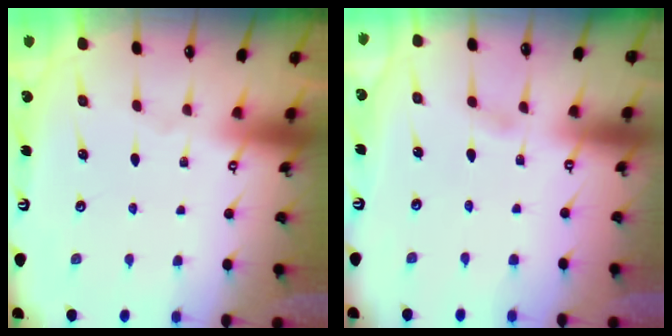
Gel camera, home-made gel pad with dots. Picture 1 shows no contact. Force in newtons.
{"total": 1.6, "press": 1.6, "slide": 0.2}